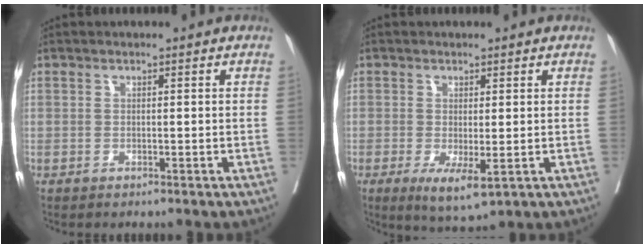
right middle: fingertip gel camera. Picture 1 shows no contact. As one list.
[{"total": 5.1, "force": [-1.5, 1.5, 4.7], "torque": [-0.076, -0.015, -0.014]}]